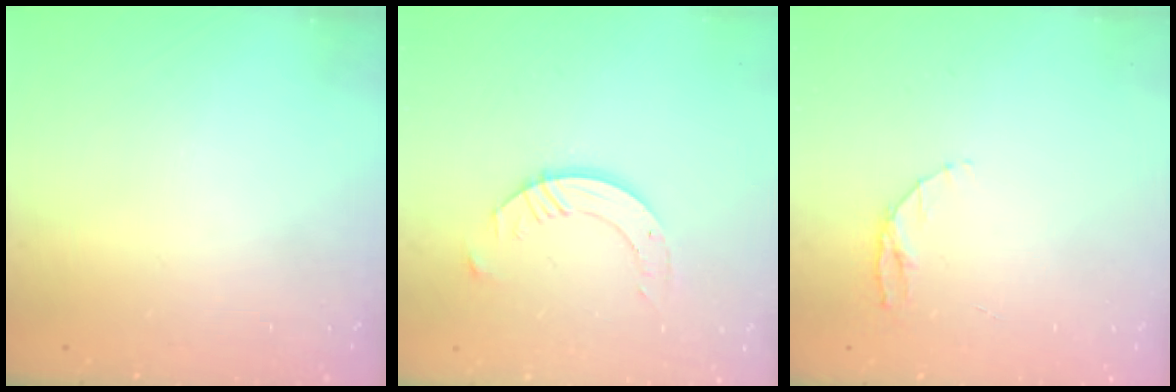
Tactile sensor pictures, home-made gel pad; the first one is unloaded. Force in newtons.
{"total": 8.0, "press": 7.9, "slide": 0.7}
{"total": 4.9, "press": 4.8, "slide": 0.5}